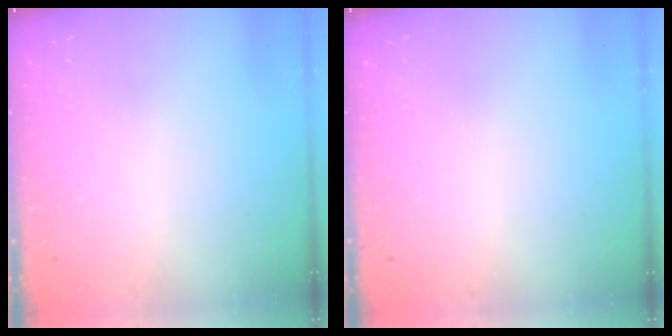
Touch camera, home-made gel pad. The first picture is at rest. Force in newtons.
{"total": 0.0}